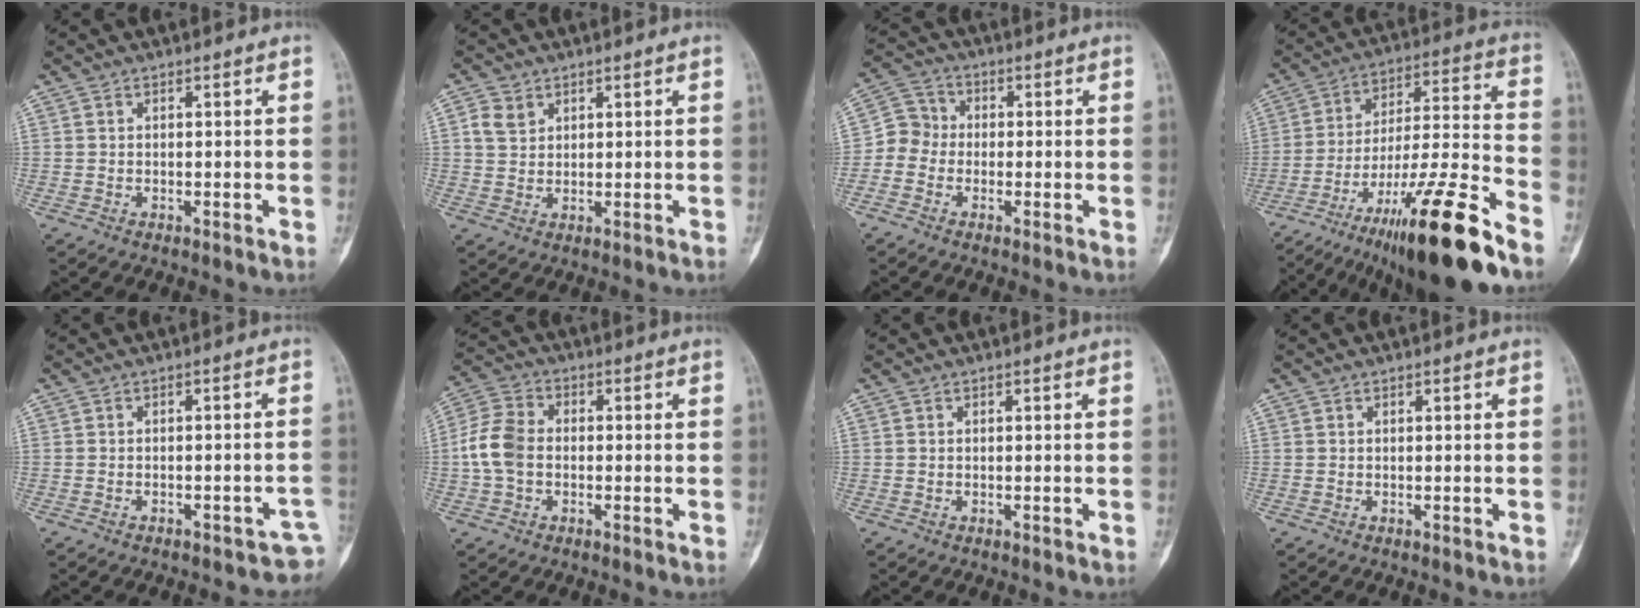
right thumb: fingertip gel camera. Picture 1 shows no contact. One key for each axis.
{"total": 3.7, "fx": 1.7, "fy": 2.9, "fz": 1.6, "tx": -0.020, "ty": -0.004, "tz": 0.035}
{"total": 5.2, "fx": -1.2, "fy": 4.7, "fz": 1.7, "tx": -0.010, "ty": 0.016, "tz": -0.042}
{"total": 24.0, "fx": -16.1, "fy": 2.9, "fz": 17.6, "tx": -0.284, "ty": 0.060, "tz": -0.266}
{"total": 5.1, "fx": -3.6, "fy": 2.6, "fz": 2.5, "tx": -0.016, "ty": 0.038, "tz": -0.041}
{"total": 7.9, "fx": -0.9, "fy": 5.8, "fz": 5.4, "tx": -0.108, "ty": 0.022, "tz": -0.030}
{"total": 0.0}
{"total": 0.0}